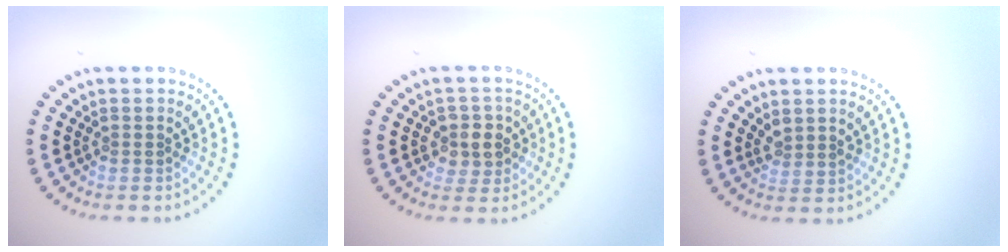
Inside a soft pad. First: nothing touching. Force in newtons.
{"total": 2.6, "press": 2.4, "slide": 1.0}
{"total": 1.4, "press": 1.1, "slide": 0.8}